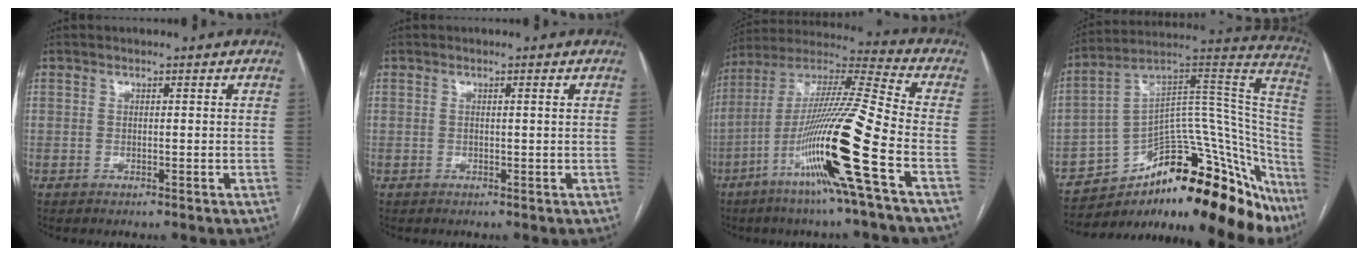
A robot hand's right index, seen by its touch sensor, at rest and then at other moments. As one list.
[{"total": 0.8, "force": [0.2, -0.1, 0.7], "torque": [-0.014, 0.002, 0.002]}, {"total": 20.1, "force": [-7.6, -1.3, 18.6], "torque": [-0.371, -0.024, -0.153]}, {"total": 30.7, "force": [-23.6, 11.6, 15.8], "torque": [-0.116, 0.054, -0.319]}]